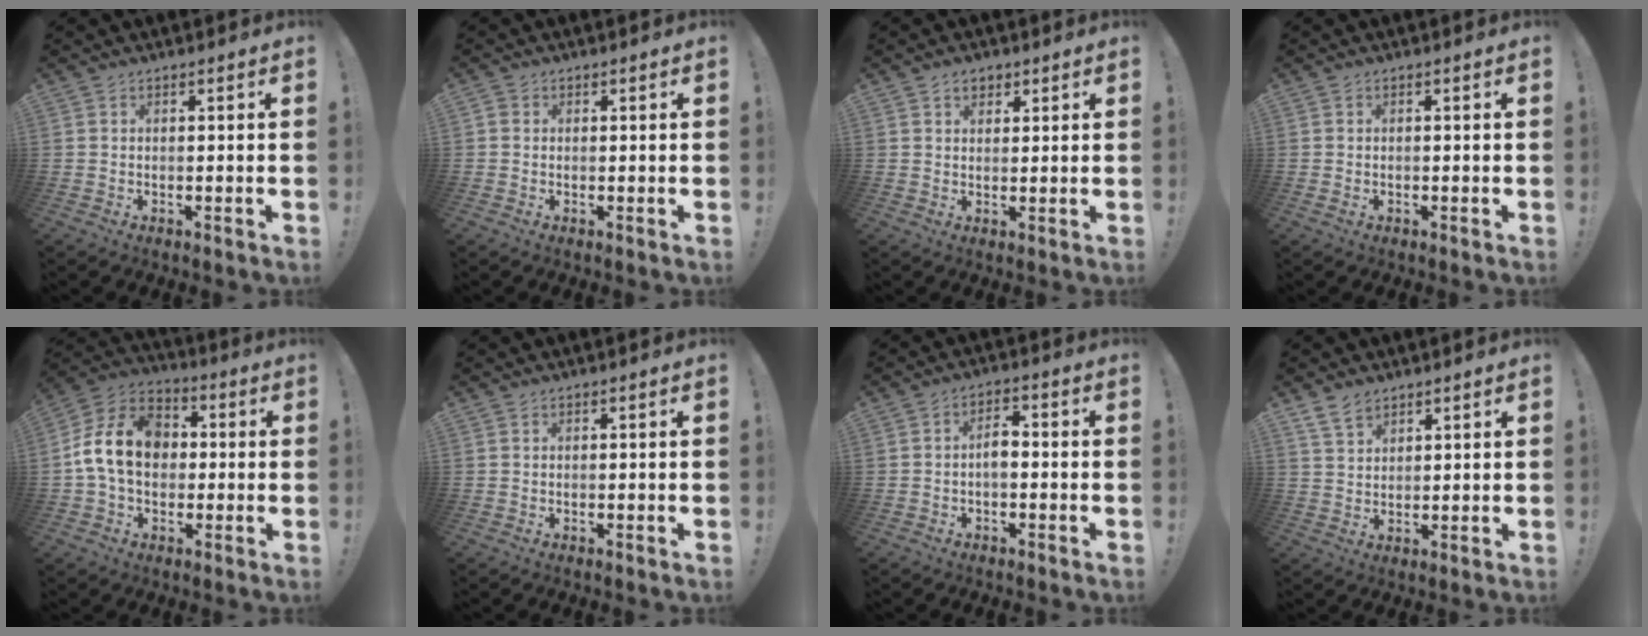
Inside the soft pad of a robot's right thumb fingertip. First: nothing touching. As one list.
[{"total": 1.2, "force": [0.3, 1.1, 0.4], "torque": [-0.002, 0.000, 0.004]}, {"total": 3.6, "force": [2.1, 2.4, 1.6], "torque": [-0.015, -0.006, 0.036]}, {"total": 0.0}, {"total": 16.1, "force": [1.0, 11.8, 10.9], "torque": [-0.187, 0.021, 0.024]}, {"total": 0.0}, {"total": 4.4, "force": [-0.6, 2.2, 3.8], "torque": [-0.067, 0.004, -0.016]}, {"total": 5.6, "force": [4.2, 2.9, 2.2], "torque": [-0.047, -0.013, 0.082]}]